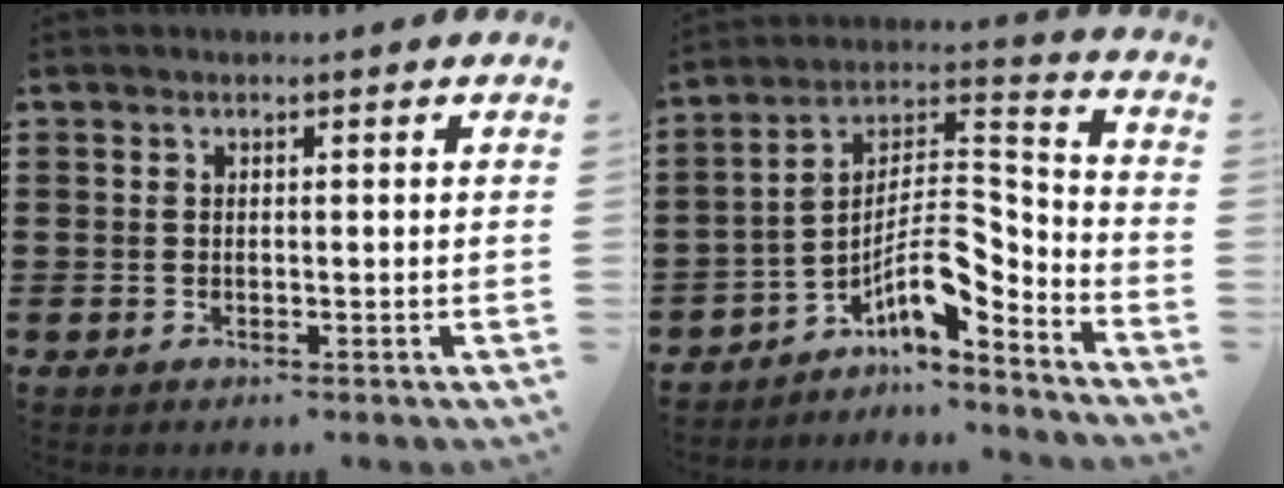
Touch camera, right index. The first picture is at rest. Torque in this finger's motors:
{"motor_torque": [0.64, -0.57, 0.59, 0.12]}